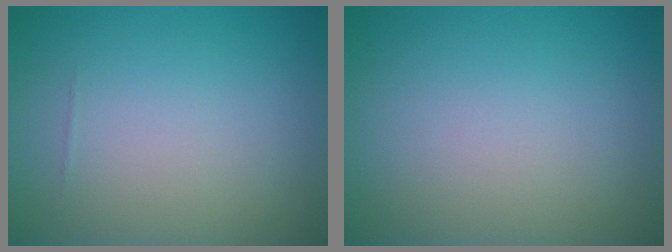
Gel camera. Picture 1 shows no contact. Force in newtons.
{"total": 0.0}